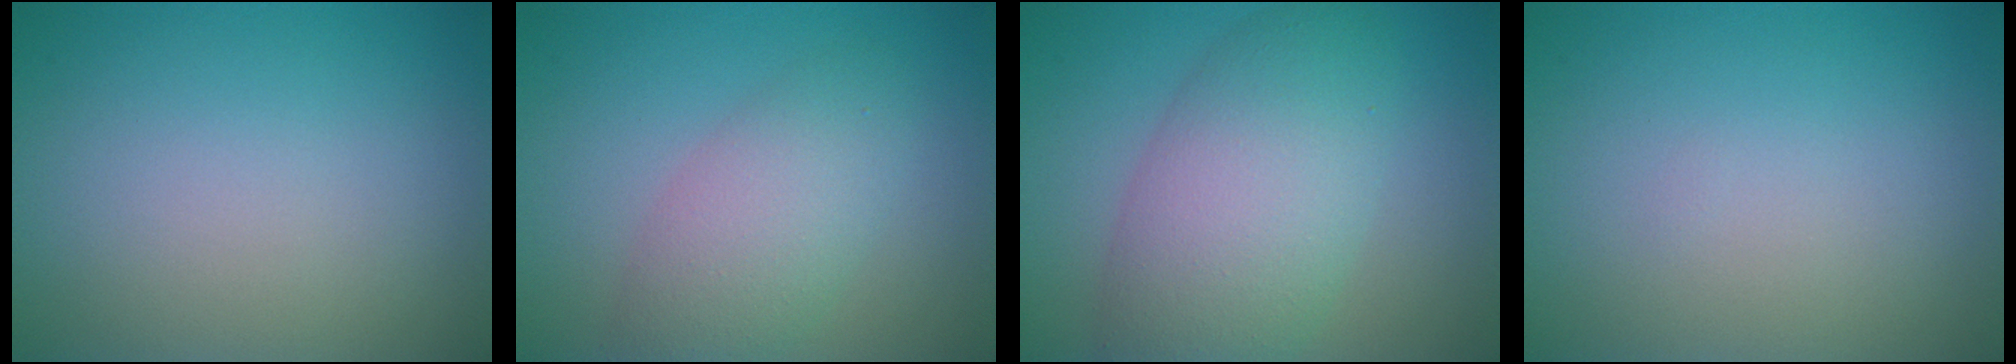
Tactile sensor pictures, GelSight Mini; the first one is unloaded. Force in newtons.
{"total": 4.2, "press": 4.2, "slide": 0.1}
{"total": 7.8, "press": 7.8, "slide": 0.4}
{"total": 0.0}